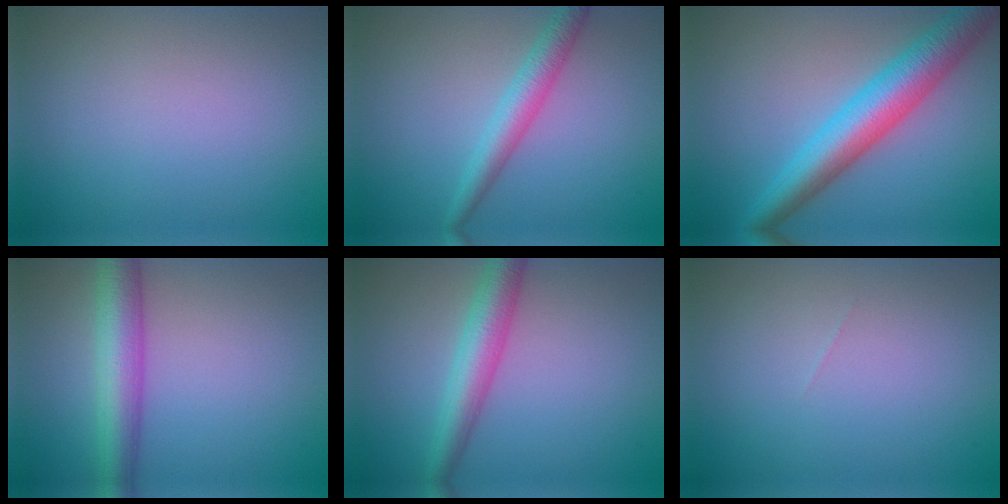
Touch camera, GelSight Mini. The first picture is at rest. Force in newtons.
{"total": 2.9, "press": 2.9, "slide": 0.0}
{"total": 7.2, "press": 7.2, "slide": 0.2}
{"total": 5.5, "press": 5.5, "slide": 0.2}
{"total": 4.3, "press": 4.3, "slide": 0.1}
{"total": 0.0}